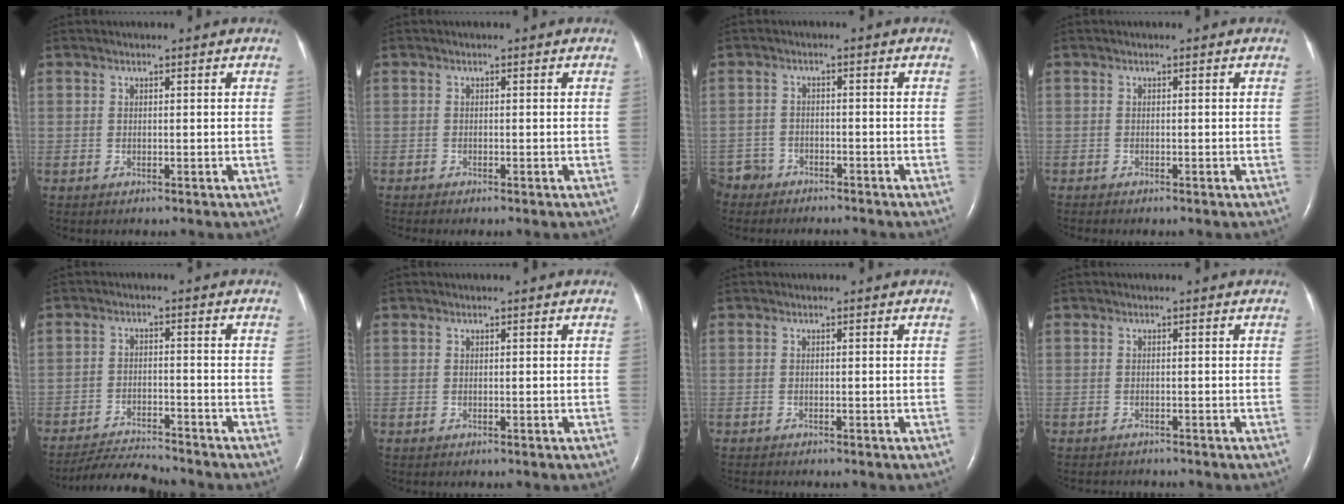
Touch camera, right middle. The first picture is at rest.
{"total": 1.3, "force": [-1.0, 0.0, 0.8], "torque": [-0.010, -0.002, -0.010]}
{"total": 5.6, "force": [-5.1, 2.2, 0.3], "torque": [-0.008, -0.008, -0.090]}
{"total": 1.3, "force": [-1.1, 0.2, 0.8], "torque": [-0.012, -0.003, -0.010]}
{"total": 7.2, "force": [-7.1, -0.2, 1.2], "torque": [-0.019, -0.017, -0.126]}
{"total": 0.0}
{"total": 1.0, "force": [-1.0, -0.1, 0.3], "torque": [-0.006, -0.004, -0.015]}
{"total": 2.4, "force": [-2.3, 0.5, 0.5], "torque": [-0.008, -0.007, -0.029]}